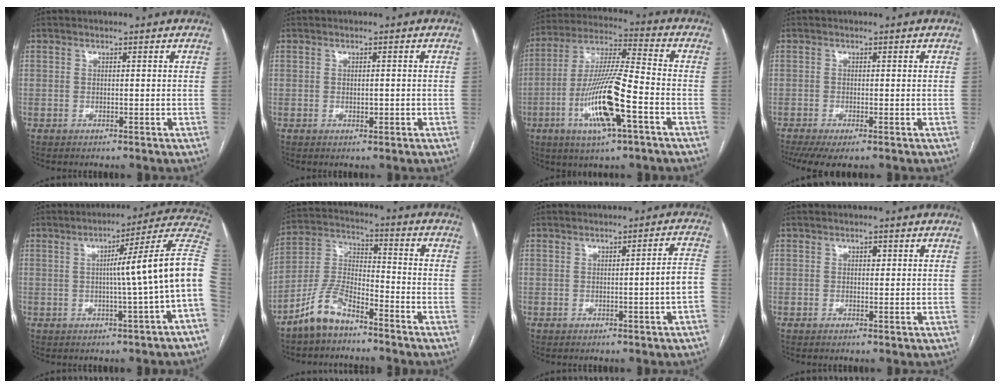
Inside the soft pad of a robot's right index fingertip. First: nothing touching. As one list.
[{"total": 1.2, "force": [-0.2, 0.5, 1.1], "torque": [-0.019, -0.001, -0.002]}, {"total": 15.4, "force": [-5.4, 1.8, 14.4], "torque": [-0.287, -0.007, -0.097]}, {"total": 4.6, "force": [-2.8, 1.2, 3.5], "torque": [-0.060, -0.011, -0.050]}, {"total": 12.8, "force": [-0.6, -2.0, 12.6], "torque": [-0.156, 0.024, -0.016]}, {"total": 9.1, "force": [-7.0, 3.0, 5.1], "torque": [-0.117, 0.006, -0.140]}, {"total": 3.8, "force": [-1.1, -0.6, 3.6], "torque": [-0.044, 0.005, -0.017]}, {"total": 0.9, "force": [0.3, 0.5, 0.6], "torque": [-0.009, 0.002, 0.004]}]